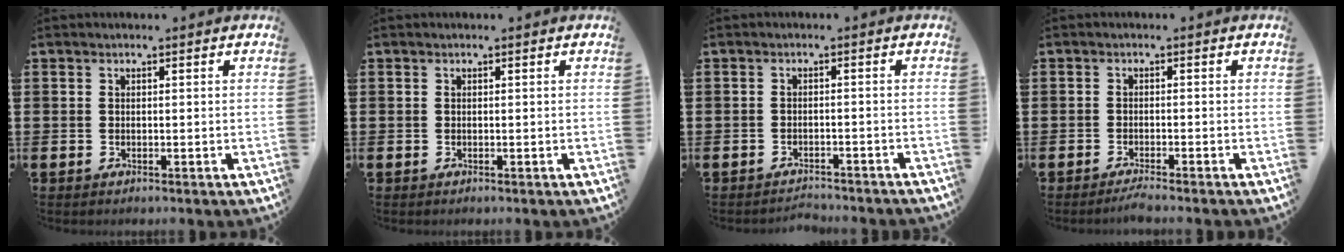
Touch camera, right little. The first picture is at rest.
{"total": 0.0}
{"total": 1.7, "force": [-1.7, -0.1, -0.2], "torque": [-0.003, 0.004, -0.036]}
{"total": 1.3, "force": [-1.1, -0.2, 0.6], "torque": [-0.010, 0.000, -0.021]}